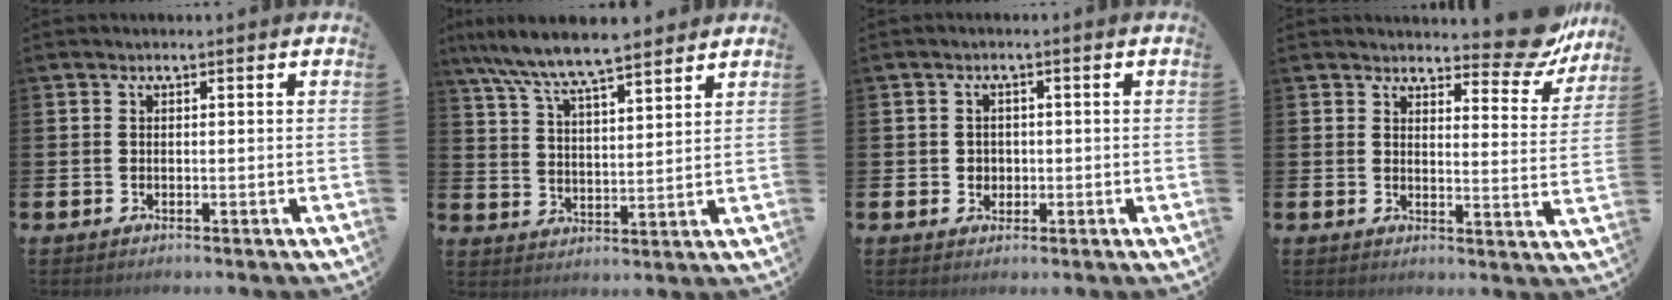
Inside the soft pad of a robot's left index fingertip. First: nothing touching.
{"total": 7.9, "force": [7.4, 0.8, 2.4], "torque": [-0.078, -0.039, 0.134]}
{"total": 1.7, "force": [0.2, 1.6, 0.4], "torque": [-0.002, 0.005, -0.001]}
{"total": 6.9, "force": [6.5, 1.7, 1.9], "torque": [-0.021, -0.048, 0.111]}